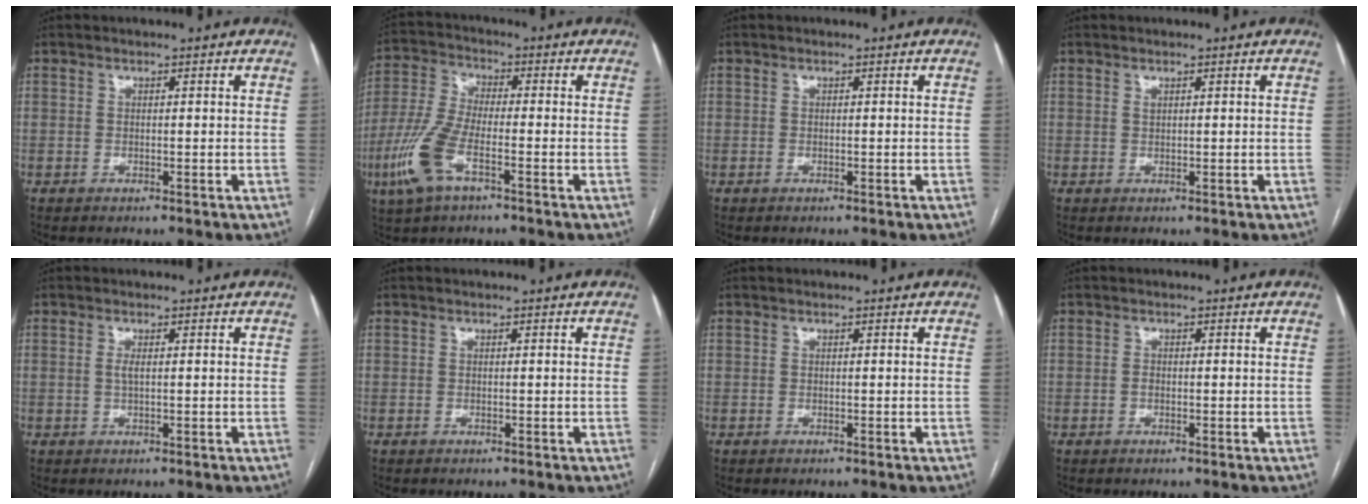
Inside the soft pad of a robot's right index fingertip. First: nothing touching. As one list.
[{"total": 9.9, "force": [-4.3, 3.0, 8.4], "torque": [-0.207, -0.010, -0.087]}, {"total": 0.0}, {"total": 0.6, "force": [0.4, 0.3, 0.3], "torque": [-0.008, -0.002, 0.007]}, {"total": 1.3, "force": [0.2, 0.3, 1.2], "torque": [-0.030, 0.000, 0.003]}, {"total": 0.0}, {"total": 0.0}, {"total": 0.6, "force": [-0.1, 0.3, 0.5], "torque": [-0.009, 0.001, -0.003]}]